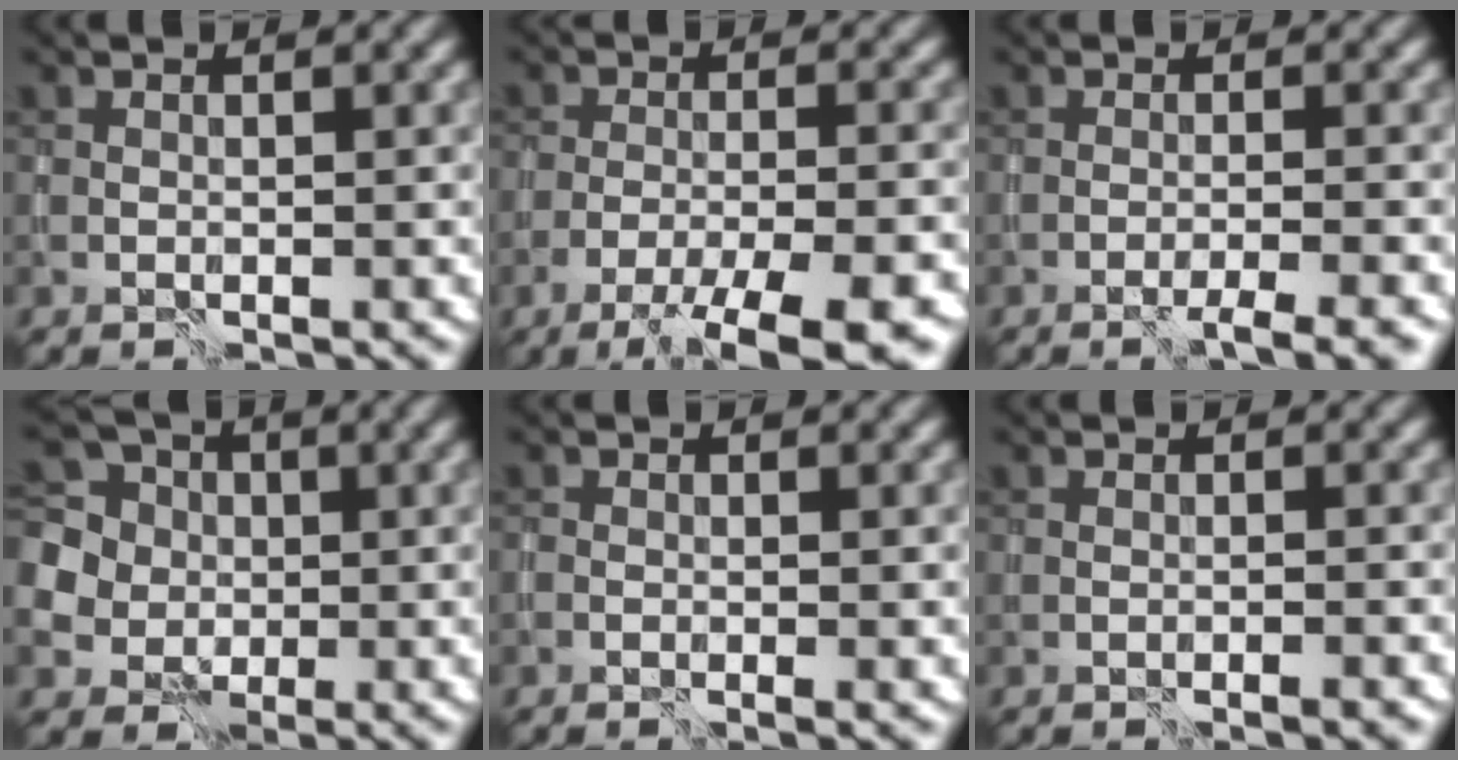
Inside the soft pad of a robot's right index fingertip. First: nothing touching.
{"total": 7.9, "force": [-5.5, 1.6, 5.4], "torque": [-0.083, -0.010, -0.095]}
{"total": 2.8, "force": [-1.7, 0.3, 2.2], "torque": [-0.021, -0.001, -0.035]}
{"total": 6.5, "force": [0.3, 5.9, 2.6], "torque": [-0.071, 0.016, -0.013]}
{"total": 1.0, "force": [-0.5, 0.3, 0.8], "torque": [-0.016, -0.004, -0.011]}
{"total": 0.9, "force": [-0.6, -0.1, 0.6], "torque": [-0.007, -0.004, -0.013]}